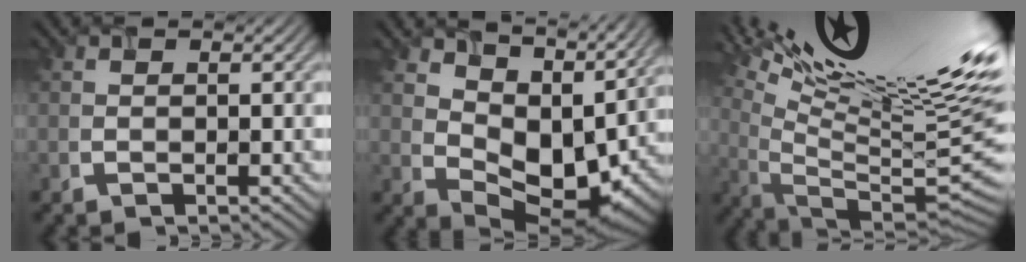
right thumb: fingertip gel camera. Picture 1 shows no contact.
{"total": 9.5, "force": [4.7, 6.0, 5.7], "torque": [-0.115, -0.010, 0.097]}
{"total": 19.6, "force": [10.2, 3.7, 16.3], "torque": [-0.229, 0.010, 0.155]}